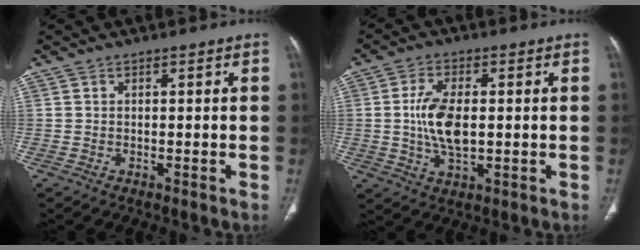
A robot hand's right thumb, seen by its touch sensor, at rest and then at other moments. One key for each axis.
{"total": 8.6, "fx": 0.2, "fy": 4.4, "fz": 7.4, "tx": -0.151, "ty": -0.003, "tz": 0.007}